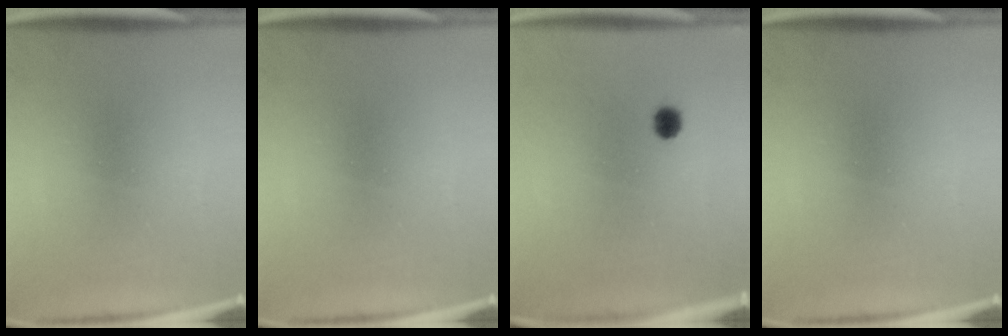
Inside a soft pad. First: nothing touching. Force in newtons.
{"total": 0.0}
{"total": 1.9}
{"total": 0.0}